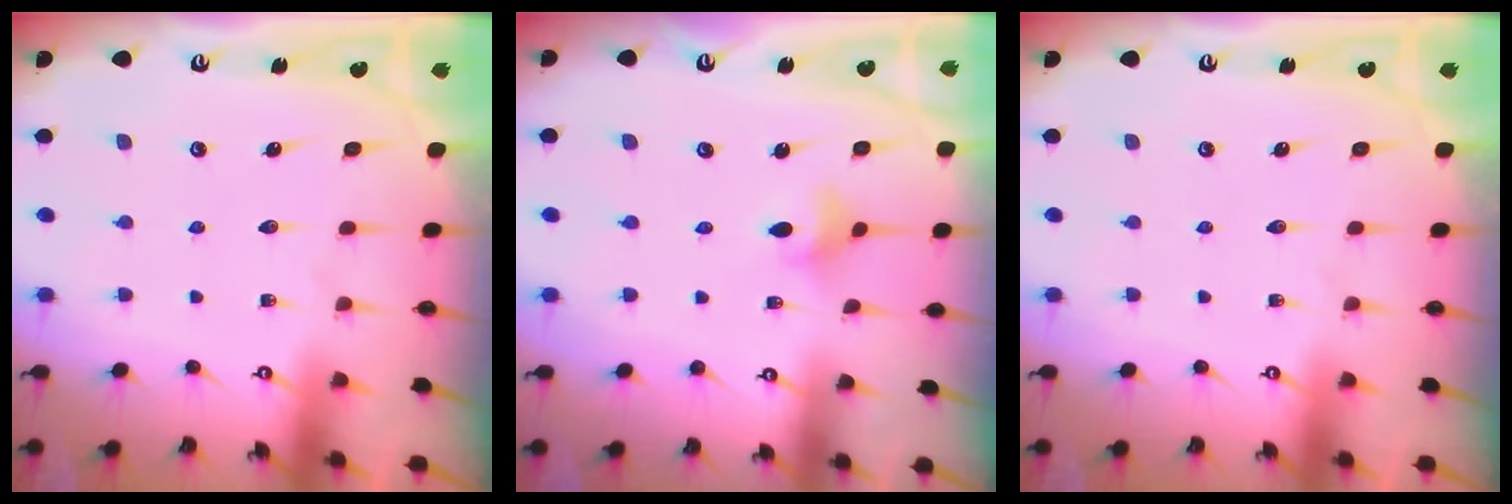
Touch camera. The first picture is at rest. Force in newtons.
{"total": 3.2, "press": 3.2, "slide": 0.4}
{"total": 0.0}